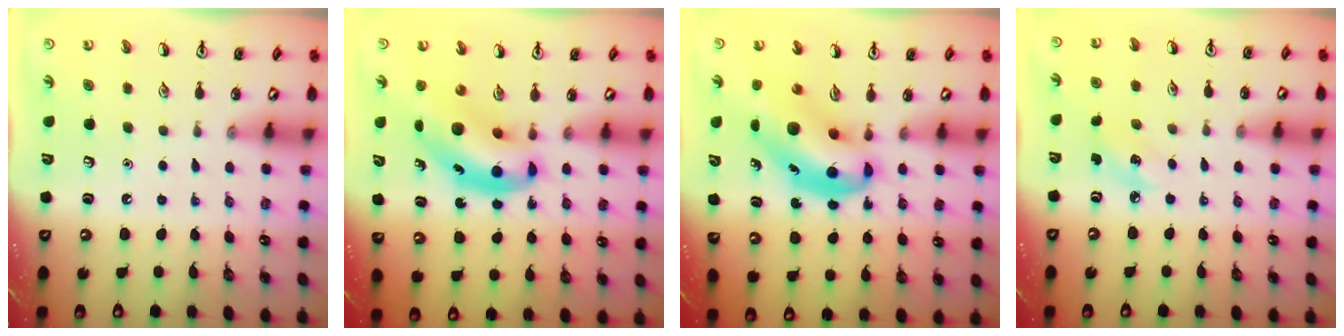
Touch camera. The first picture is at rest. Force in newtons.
{"total": 9.4, "press": 9.0, "slide": 2.7}
{"total": 9.0, "press": 8.7, "slide": 2.4}
{"total": 5.3, "press": 5.1, "slide": 1.3}